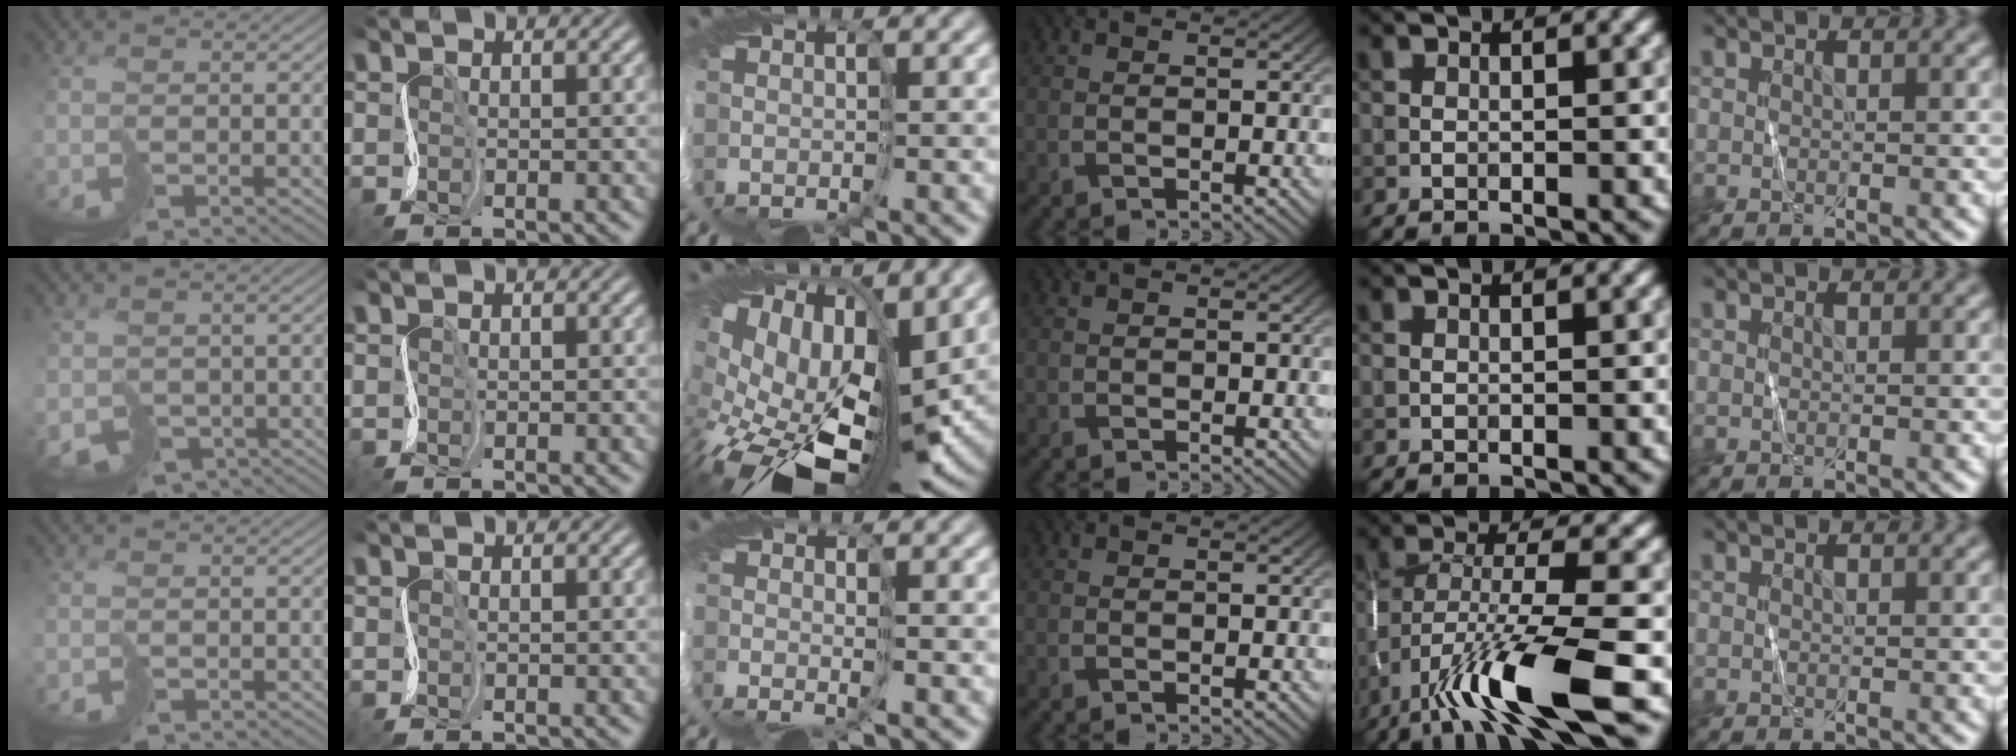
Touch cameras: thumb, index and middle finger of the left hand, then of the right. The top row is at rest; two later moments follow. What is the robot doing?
{"motion": "cut", "object": "tape"}